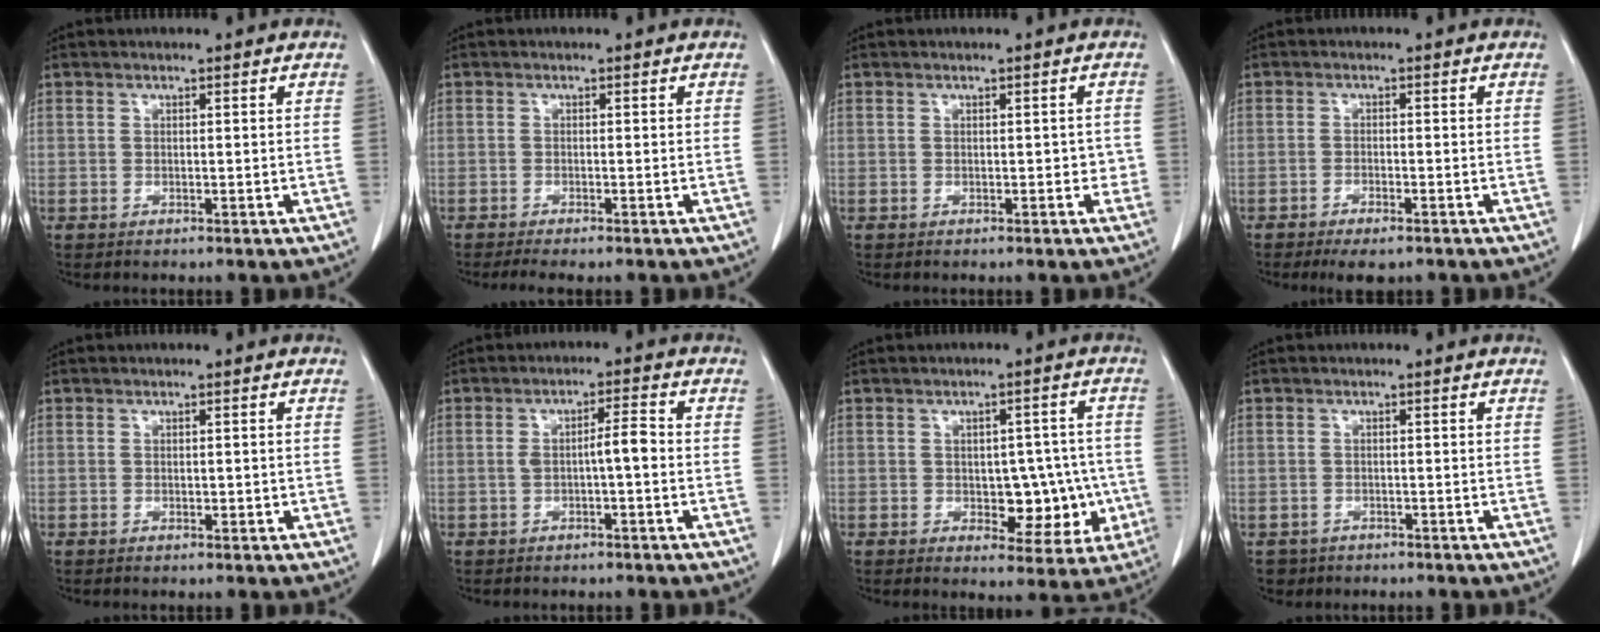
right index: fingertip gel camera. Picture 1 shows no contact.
{"total": 3.0, "force": [-2.4, 0.6, 1.7], "torque": [-0.024, -0.008, -0.034]}
{"total": 1.6, "force": [0.0, 1.2, 1.1], "torque": [-0.007, 0.012, 0.002]}
{"total": 3.9, "force": [-2.7, 1.3, 2.4], "torque": [-0.036, -0.004, -0.038]}
{"total": 1.0, "force": [-0.1, 0.8, 0.6], "torque": [-0.006, 0.002, 0.000]}
{"total": 4.1, "force": [-0.4, 0.6, 4.0], "torque": [-0.071, 0.013, -0.005]}
{"total": 9.0, "force": [-1.6, 5.2, 7.1], "torque": [-0.063, 0.023, -0.009]}
{"total": 2.7, "force": [-1.4, 2.3, 0.0], "torque": [-0.001, 0.005, -0.023]}